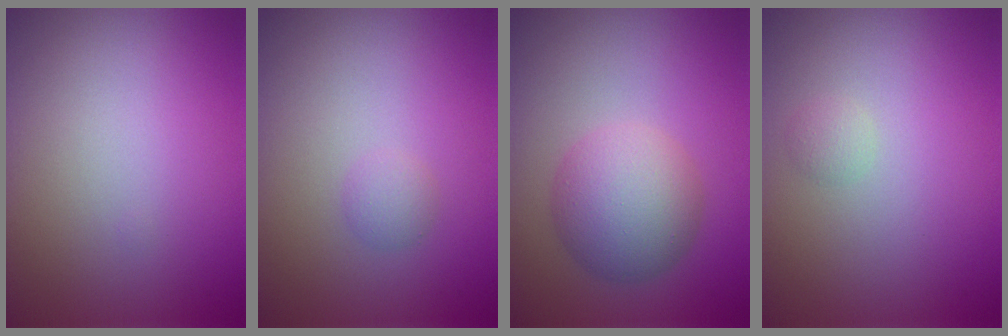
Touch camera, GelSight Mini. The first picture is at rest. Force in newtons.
{"total": 1.1, "press": 1.1, "slide": 0.0}
{"total": 5.5, "press": 5.5, "slide": 0.1}
{"total": 0.8, "press": 0.8, "slide": 0.0}